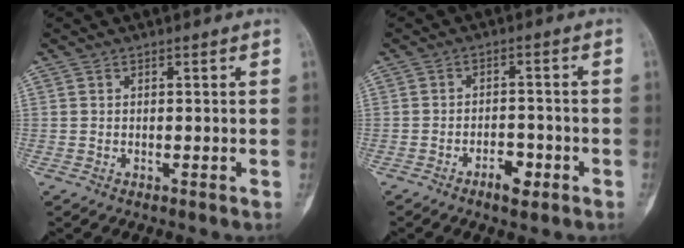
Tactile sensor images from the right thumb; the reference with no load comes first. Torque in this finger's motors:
{"motor_torque": [-0.41, -0.28, 0.07, -0.04, -0.02]}